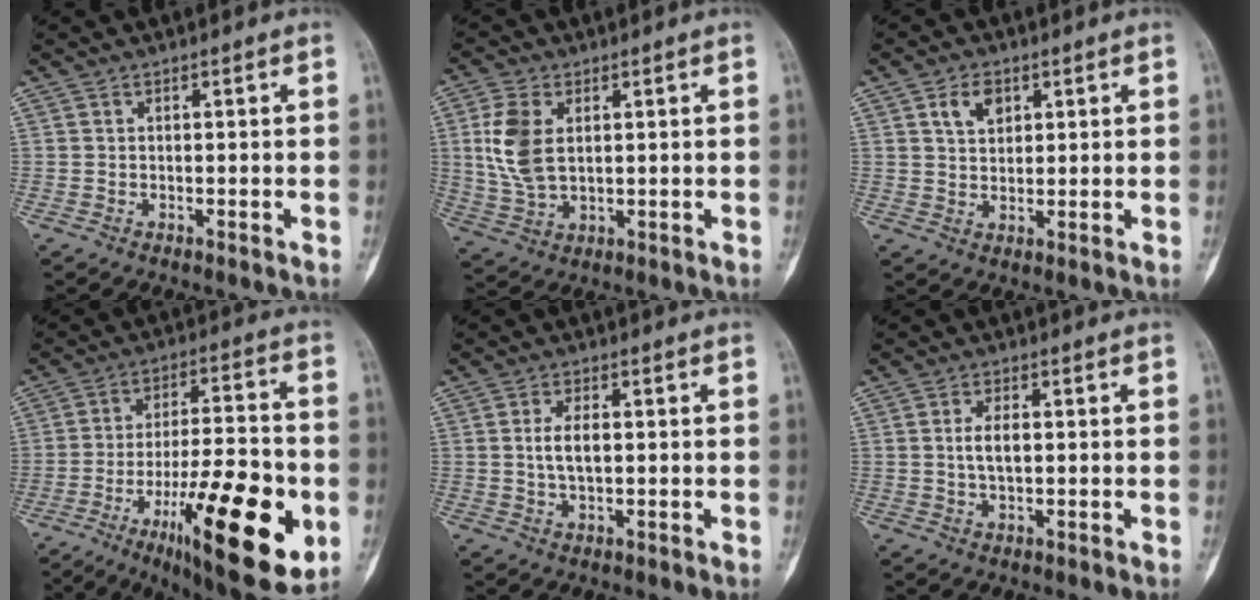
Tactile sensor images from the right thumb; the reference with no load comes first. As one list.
[{"total": 9.4, "force": [2.0, 5.6, 7.4], "torque": [-0.154, -0.005, 0.046]}, {"total": 5.0, "force": [2.2, 3.3, 3.0], "torque": [-0.038, -0.007, 0.040]}, {"total": 25.3, "force": [-8.8, 7.3, 22.6], "torque": [-0.320, 0.022, -0.125]}, {"total": 4.4, "force": [0.3, 2.1, 3.8], "torque": [-0.075, -0.001, 0.007]}, {"total": 3.8, "force": [0.3, 1.8, 3.3], "torque": [-0.063, -0.002, 0.006]}]